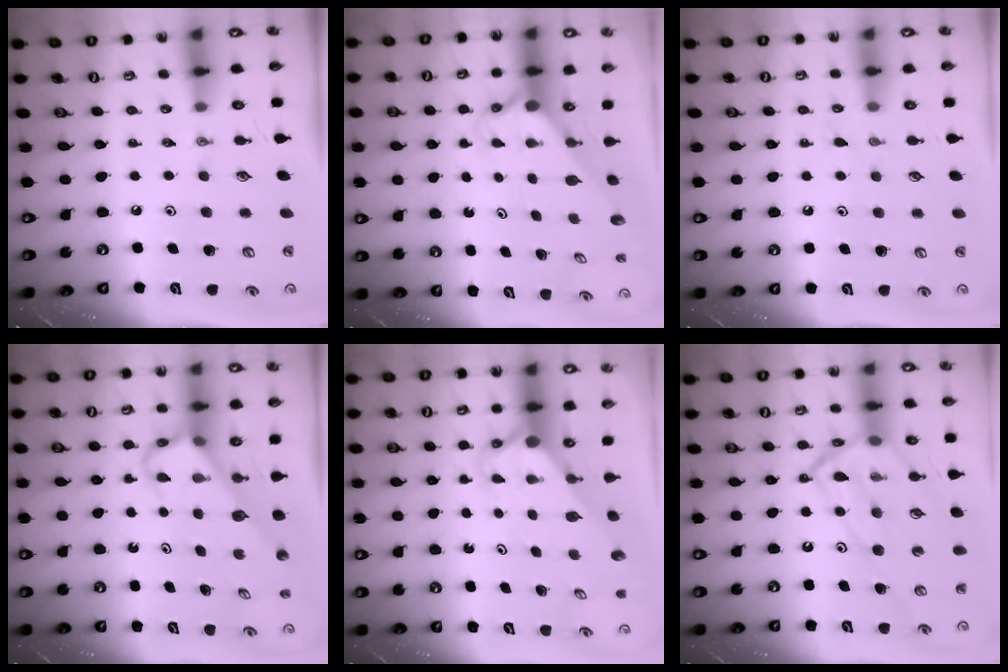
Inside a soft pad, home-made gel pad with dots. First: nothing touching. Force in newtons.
{"total": 2.2, "press": 2.2, "slide": 0.2}
{"total": 4.4, "press": 4.4, "slide": 0.6}
{"total": 3.9, "press": 3.9, "slide": 0.2}
{"total": 3.0, "press": 3.0, "slide": 0.2}
{"total": 16.9, "press": 16.8, "slide": 1.3}